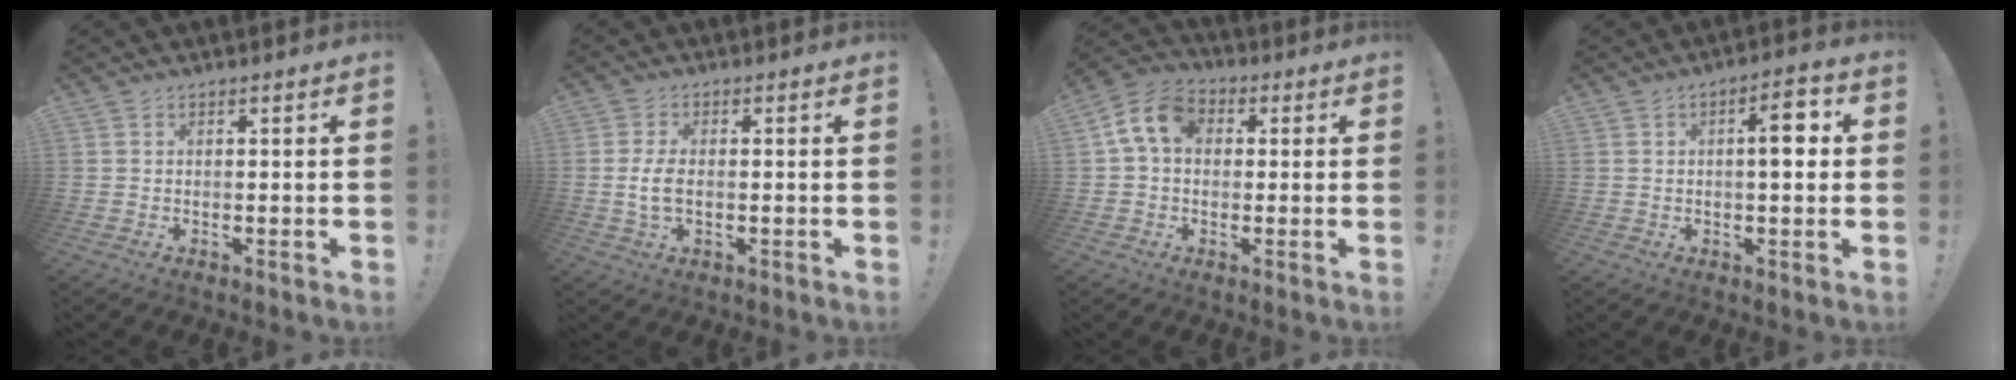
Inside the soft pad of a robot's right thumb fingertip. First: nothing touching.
{"total": 5.1, "force": [-0.7, 2.5, 4.4], "torque": [-0.087, -0.004, -0.013]}
{"total": 10.6, "force": [2.5, 7.4, 7.1], "torque": [-0.126, 0.013, 0.052]}
{"total": 7.3, "force": [1.1, 2.5, 6.8], "torque": [-0.087, 0.002, 0.007]}